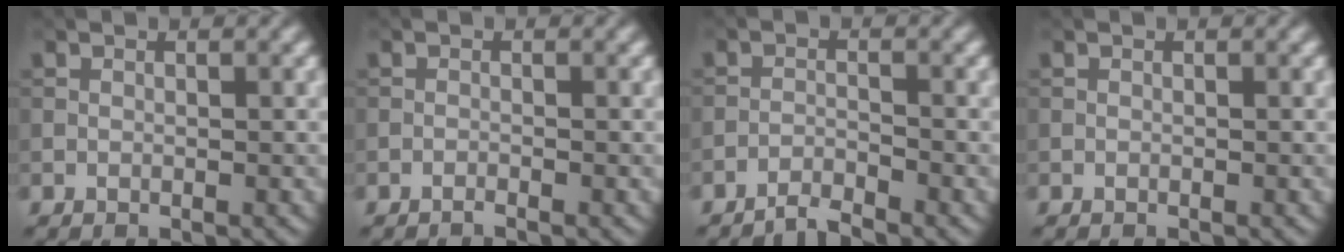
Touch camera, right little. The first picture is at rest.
{"total": 0.5, "force": [-0.5, 0.0, 0.2], "torque": [-0.002, 0.002, -0.012]}
{"total": 2.1, "force": [-2.0, 0.1, 0.6], "torque": [-0.008, 0.002, -0.045]}
{"total": 0.0}